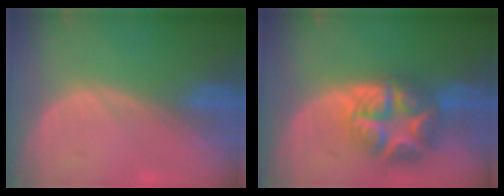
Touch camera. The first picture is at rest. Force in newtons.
{"total": 9.0, "press": 9.0, "slide": 0.5}